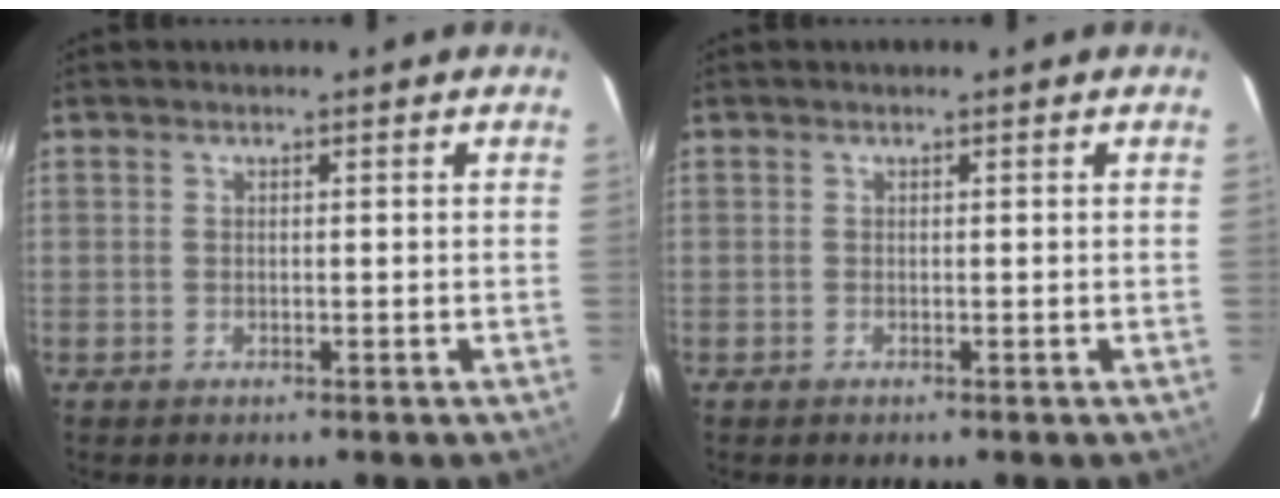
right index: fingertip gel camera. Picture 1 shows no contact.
{"total": 0.0}